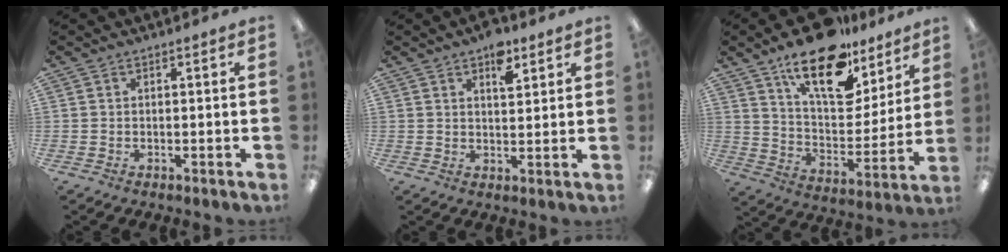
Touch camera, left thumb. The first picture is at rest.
{"total": 5.9, "force": [3.9, 2.8, 3.5], "torque": [-0.029, -0.023, 0.060]}
{"total": 19.9, "force": [13.9, 8.7, 11.3], "torque": [-0.183, -0.085, 0.241]}